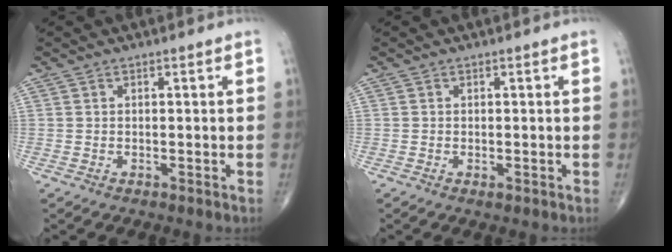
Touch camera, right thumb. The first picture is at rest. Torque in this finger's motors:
{"motor_torque": [-0.81, 0.12, -0.10, -0.09, 0.02]}